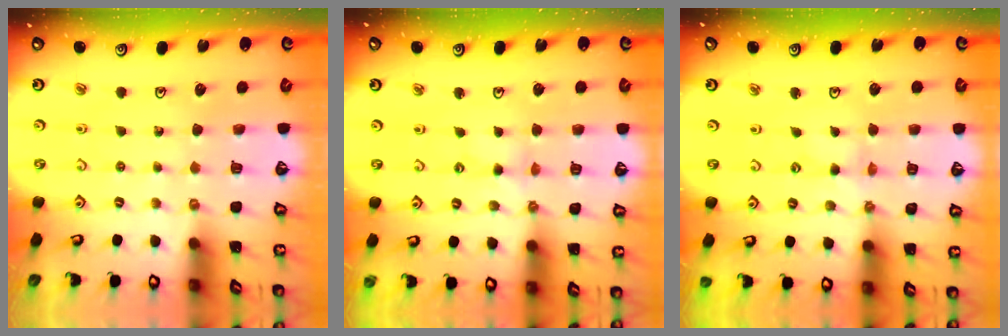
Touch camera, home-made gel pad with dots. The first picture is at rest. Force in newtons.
{"total": 1.6, "press": 1.6, "slide": 0.4}
{"total": 1.6, "press": 1.6, "slide": 0.3}